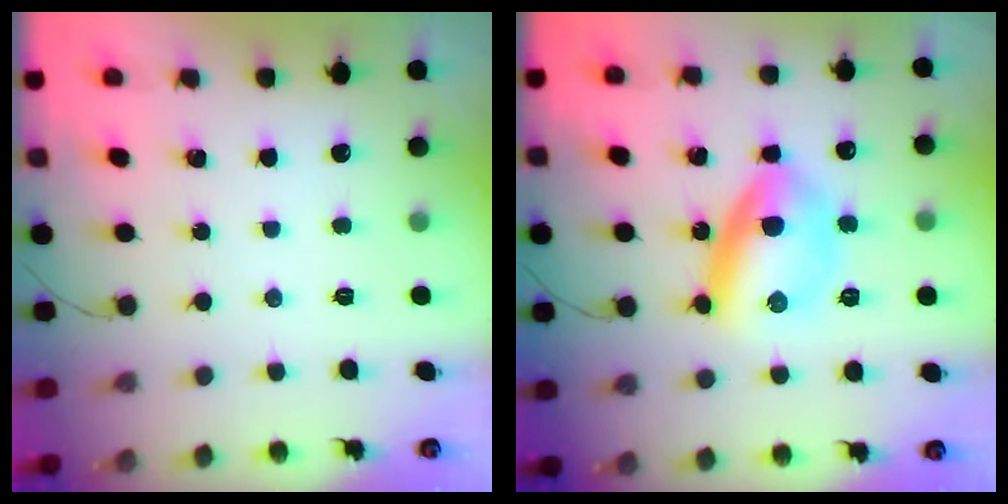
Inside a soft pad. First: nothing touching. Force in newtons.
{"total": 10.6, "press": 10.6, "slide": 0.5}